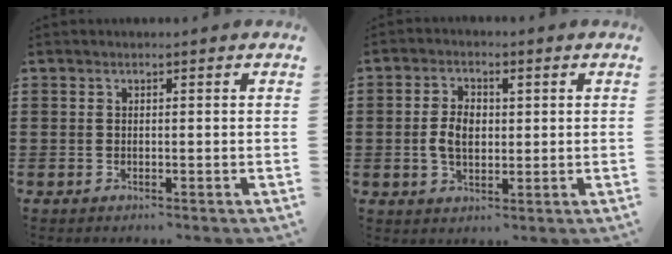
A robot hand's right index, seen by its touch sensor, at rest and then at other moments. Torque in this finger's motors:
{"motor_torque": [0.13, 0.01, 0.15, 0.11]}